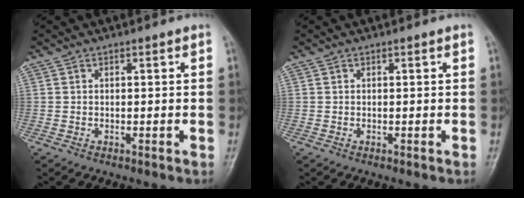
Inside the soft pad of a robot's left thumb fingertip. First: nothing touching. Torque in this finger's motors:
{"motor_torque": [0.05, 0.08, -0.03, -0.11, 0.00]}